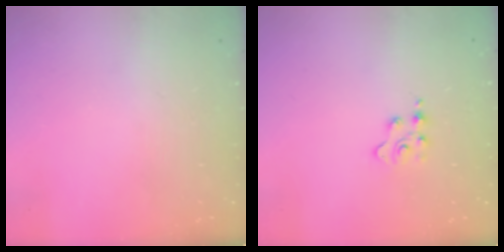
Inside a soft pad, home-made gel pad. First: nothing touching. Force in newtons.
{"total": 2.6, "press": 2.5, "slide": 0.4}